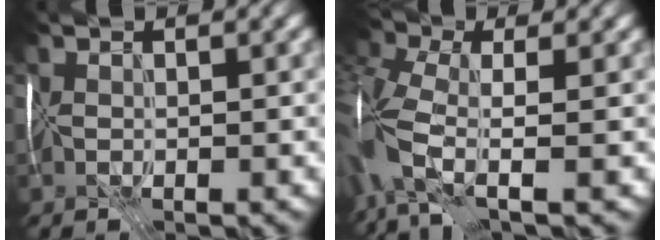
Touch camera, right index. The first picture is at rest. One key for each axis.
{"total": 7.3, "fx": -2.3, "fy": 3.2, "fz": 6.1, "tx": -0.156, "ty": -0.006, "tz": -0.059}